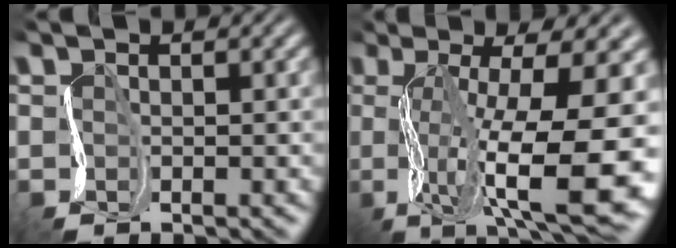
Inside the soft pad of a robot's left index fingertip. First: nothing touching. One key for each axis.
{"total": 15.2, "fx": -2.1, "fy": 5.1, "fz": 14.1, "tx": -0.222, "ty": -0.008, "tz": -0.010}